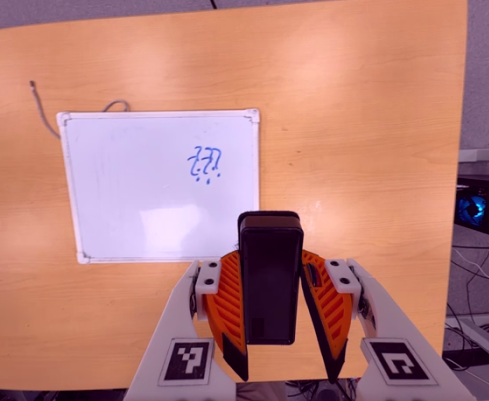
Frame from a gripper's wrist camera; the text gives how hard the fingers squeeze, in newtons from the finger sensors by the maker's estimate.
{"total": 5.5, "left": 4.2, "right": 6.7}